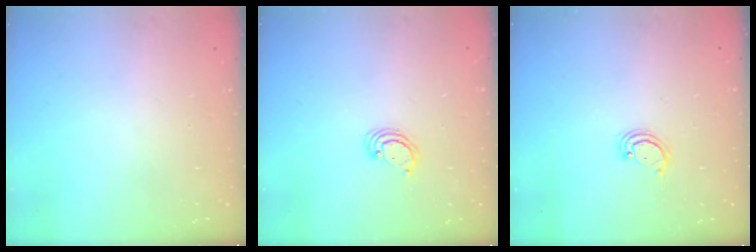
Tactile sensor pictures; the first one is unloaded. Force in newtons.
{"total": 2.7, "press": 2.7, "slide": 0.2}
{"total": 2.5, "press": 2.4, "slide": 0.2}